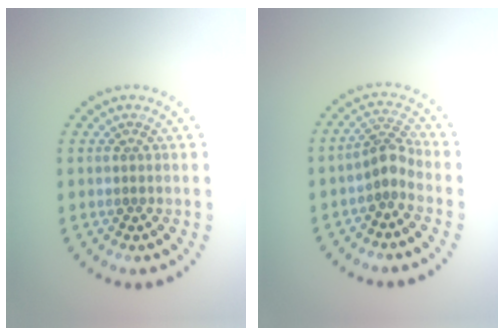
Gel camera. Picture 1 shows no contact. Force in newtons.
{"total": 2.4, "press": 1.8, "slide": 1.6}